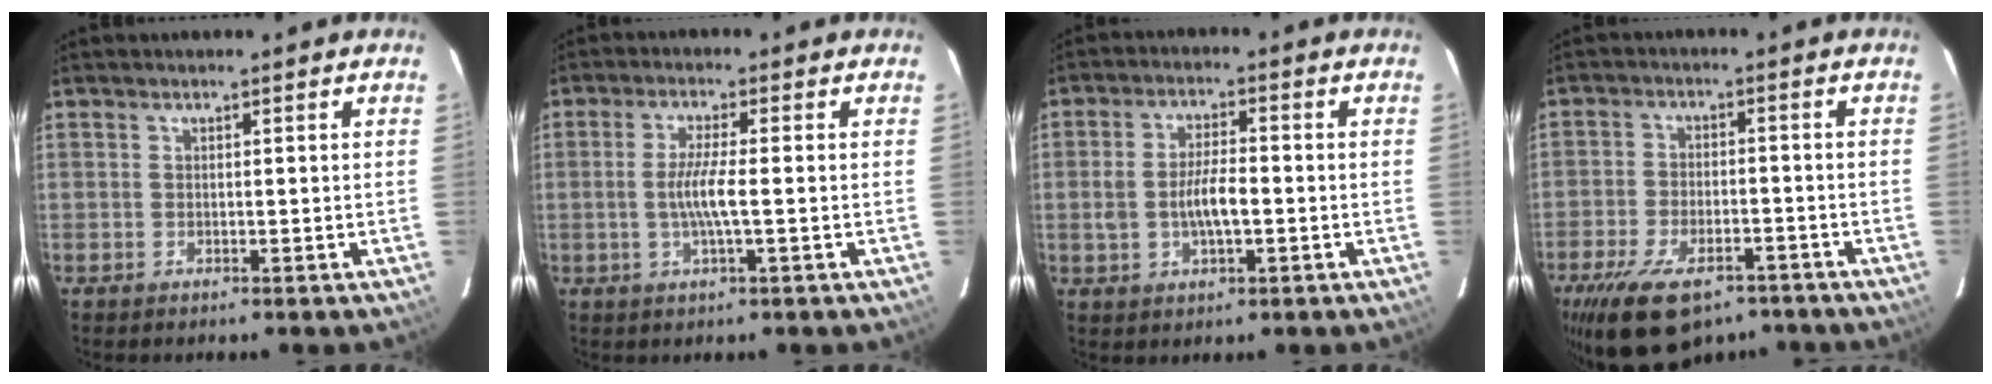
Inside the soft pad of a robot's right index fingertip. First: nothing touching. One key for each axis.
{"total": 4.2, "fx": -1.0, "fy": -0.6, "fz": 4.0, "tx": -0.077, "ty": -0.006, "tz": -0.020}
{"total": 6.5, "fx": -1.2, "fy": 2.6, "fz": 5.8, "tx": -0.117, "ty": 0.004, "tz": -0.019}
{"total": 16.0, "fx": -11.4, "fy": 7.2, "fz": 8.5, "tx": -0.189, "ty": -0.025, "tz": -0.181}